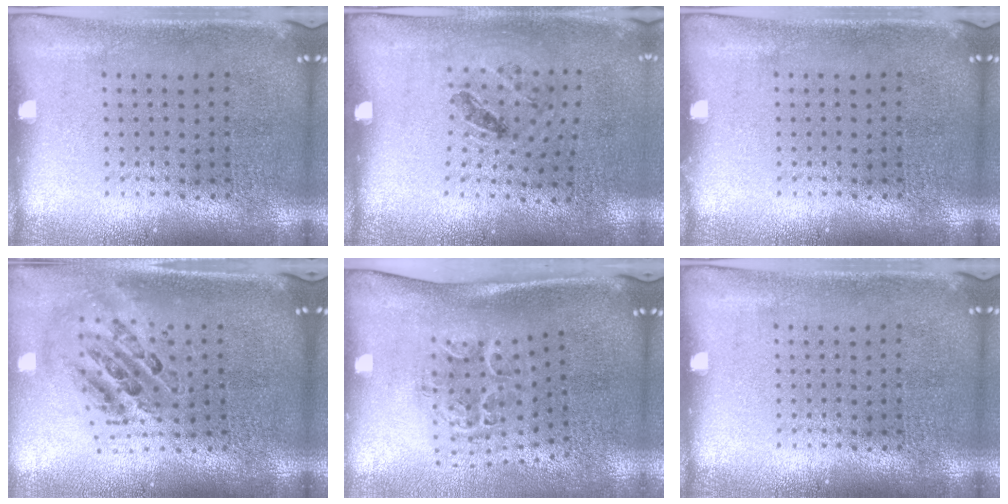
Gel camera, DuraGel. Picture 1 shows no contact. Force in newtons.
{"total": 1.2, "press": 0.8, "slide": 1.0}
{"total": 0.0}
{"total": 1.4, "press": 1.2, "slide": 0.6}
{"total": 1.4, "press": 1.3, "slide": 0.7}
{"total": 0.0}